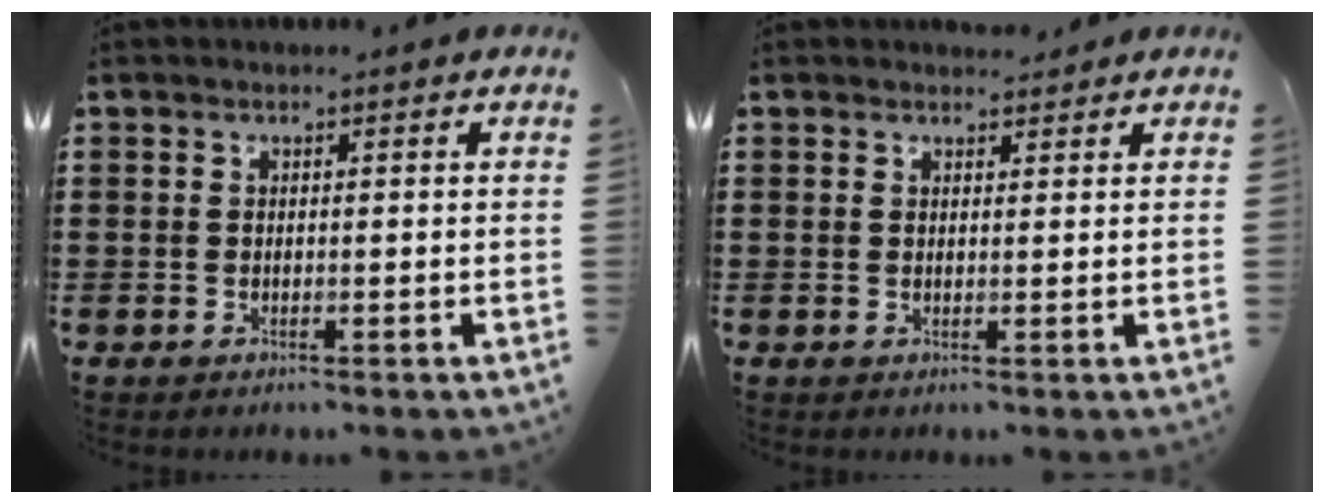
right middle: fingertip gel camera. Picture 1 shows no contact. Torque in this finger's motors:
{"motor_torque": [0.12, -0.13, 0.01, 0.00]}